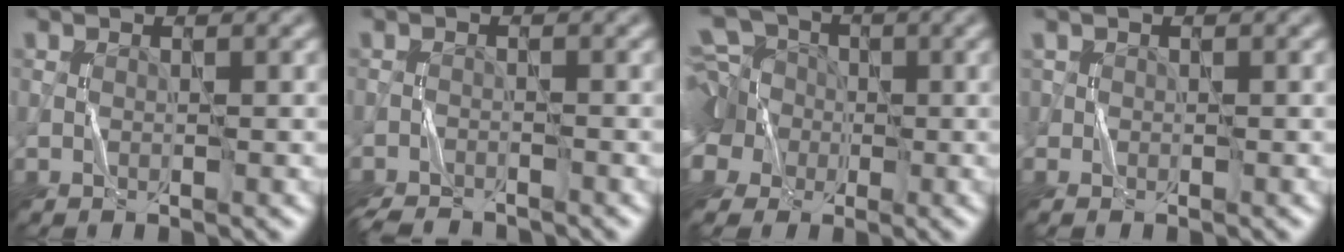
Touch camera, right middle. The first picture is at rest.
{"total": 4.1, "force": [-4.0, 0.6, 0.8], "torque": [-0.020, -0.013, -0.069]}
{"total": 12.4, "force": [2.4, 10.3, 6.4], "torque": [-0.154, 0.041, -0.012]}
{"total": 0.7, "force": [-0.1, 0.7, -0.1], "torque": [0.006, 0.001, -0.006]}